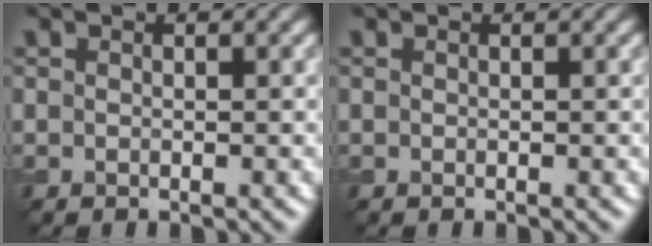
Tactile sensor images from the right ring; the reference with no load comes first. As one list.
[{"total": 0.0}]